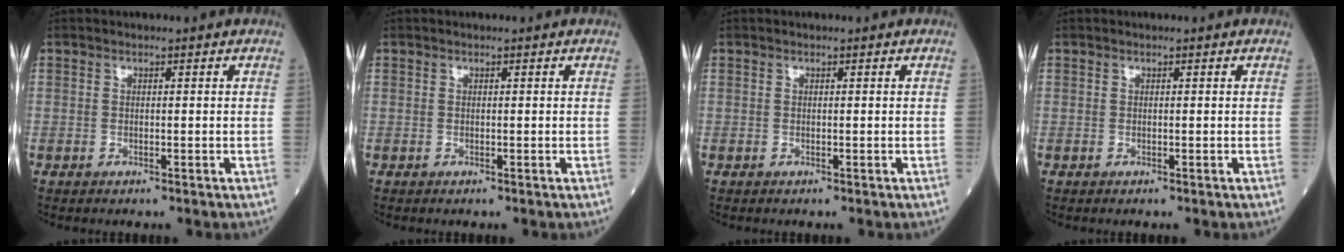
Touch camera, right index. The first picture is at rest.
{"total": 0.0}
{"total": 0.0}
{"total": 0.0}